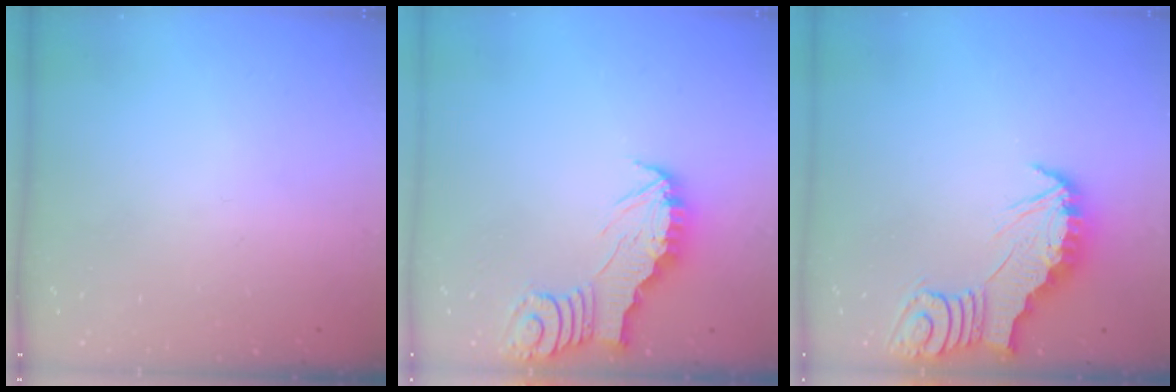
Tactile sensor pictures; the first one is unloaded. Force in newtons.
{"total": 2.7, "press": 2.7, "slide": 0.2}
{"total": 2.8, "press": 2.8, "slide": 0.3}